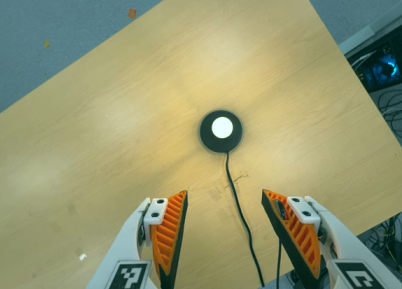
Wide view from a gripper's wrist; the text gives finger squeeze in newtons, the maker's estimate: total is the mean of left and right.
{"total": 0.0}